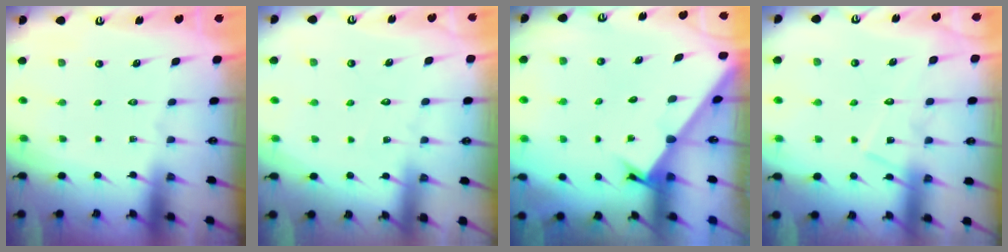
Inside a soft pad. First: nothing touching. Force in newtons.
{"total": 2.6, "press": 2.6, "slide": 0.2}
{"total": 1.9, "press": 1.9, "slide": 0.2}
{"total": 11.9, "press": 11.9, "slide": 0.7}